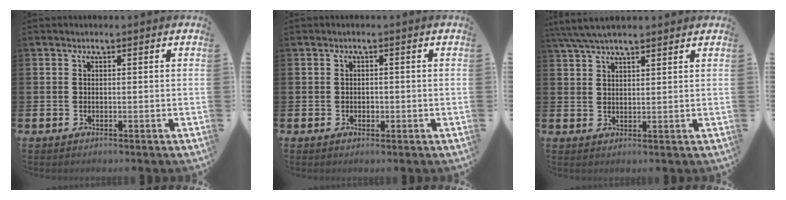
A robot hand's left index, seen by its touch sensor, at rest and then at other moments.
{"total": 1.0, "force": [-0.1, 0.8, 0.5], "torque": [0.000, 0.002, -0.006]}
{"total": 5.7, "force": [5.3, 1.0, 2.1], "torque": [-0.062, -0.011, 0.099]}